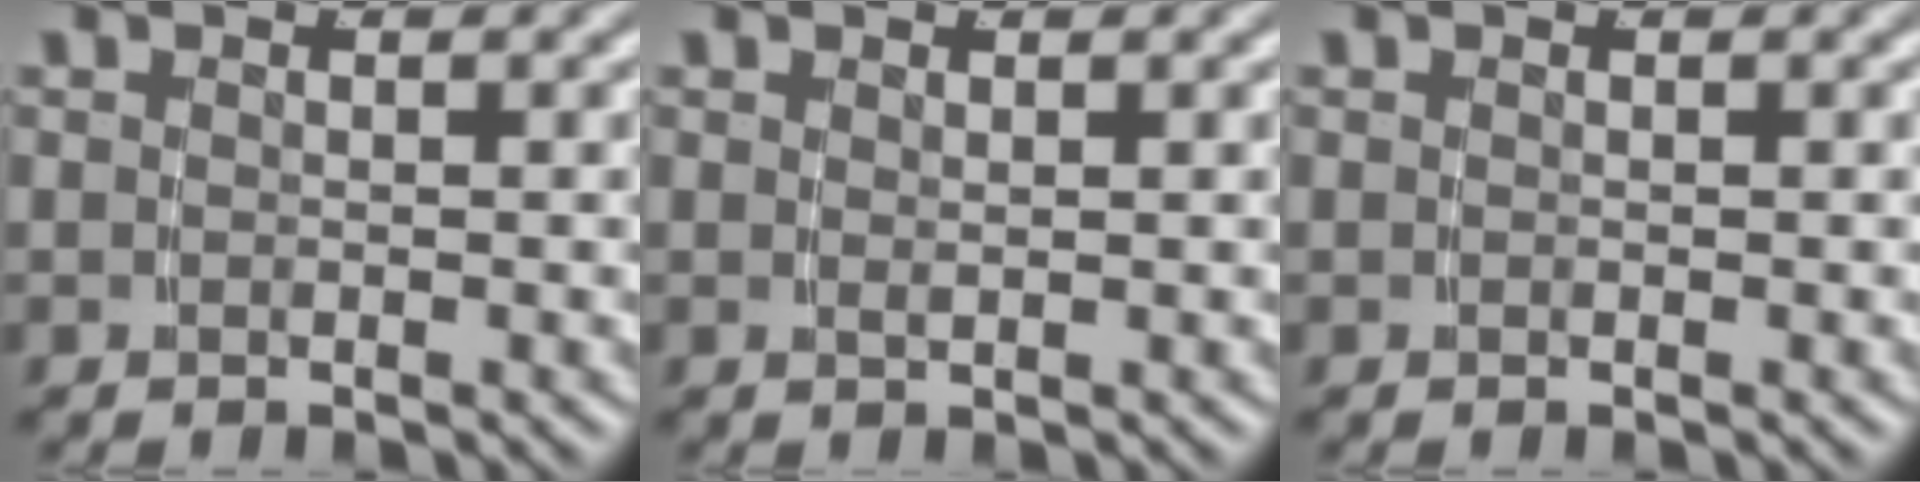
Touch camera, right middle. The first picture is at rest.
{"total": 0.8, "force": [0.5, -0.6, 0.1], "torque": [0.002, -0.003, 0.014]}
{"total": 0.0}